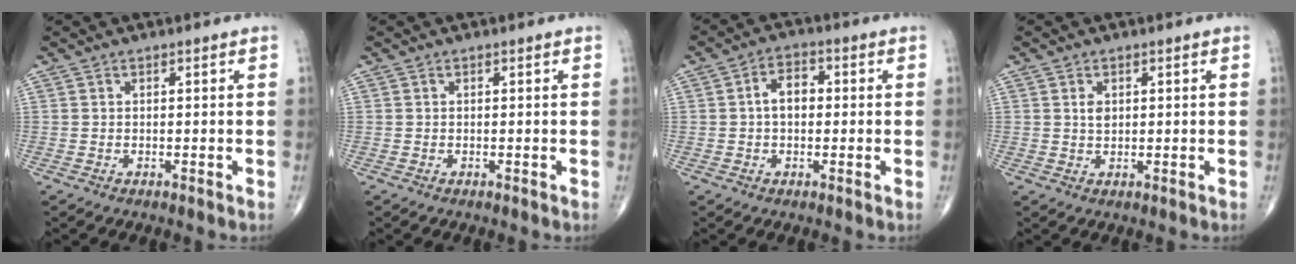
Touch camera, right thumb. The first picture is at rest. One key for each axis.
{"total": 0.0}
{"total": 5.1, "fx": 0.1, "fy": 3.4, "fz": 3.8, "tx": -0.055, "ty": 0.019, "tz": -0.006}
{"total": 2.0, "fx": 0.6, "fy": 1.4, "fz": 1.3, "tx": -0.018, "ty": -0.003, "tz": 0.011}